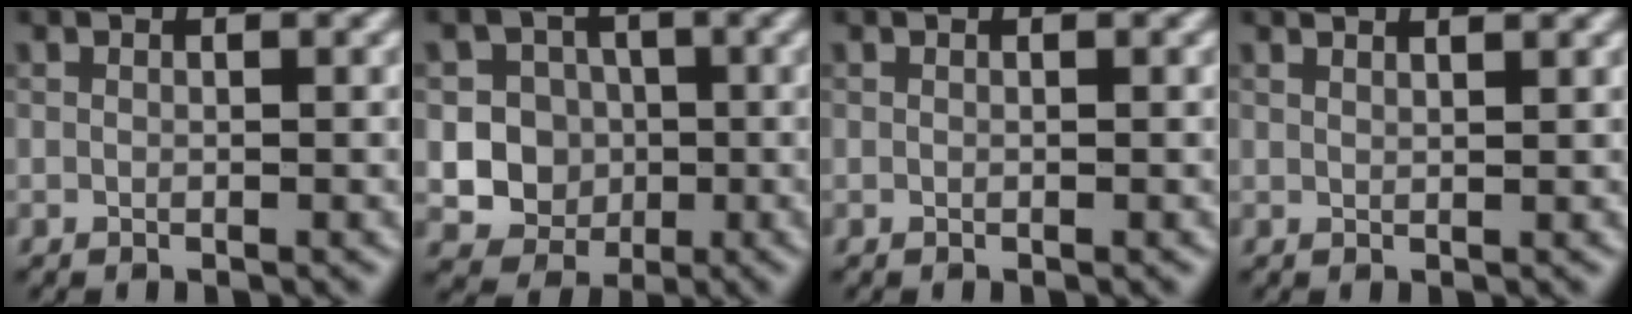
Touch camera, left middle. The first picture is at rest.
{"total": 6.8, "force": [-0.4, 6.5, 2.0], "torque": [-0.020, 0.025, -0.028]}
{"total": 0.0}
{"total": 2.3, "force": [1.7, 0.8, 1.2], "torque": [0.003, 0.003, 0.004]}